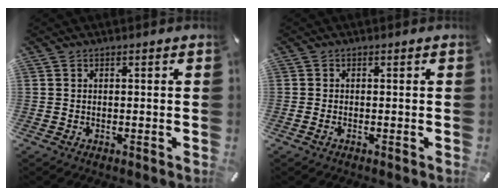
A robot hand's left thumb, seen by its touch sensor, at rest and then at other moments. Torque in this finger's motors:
{"motor_torque": [-0.20, 0.02, 0.03, -0.05, 0.05]}